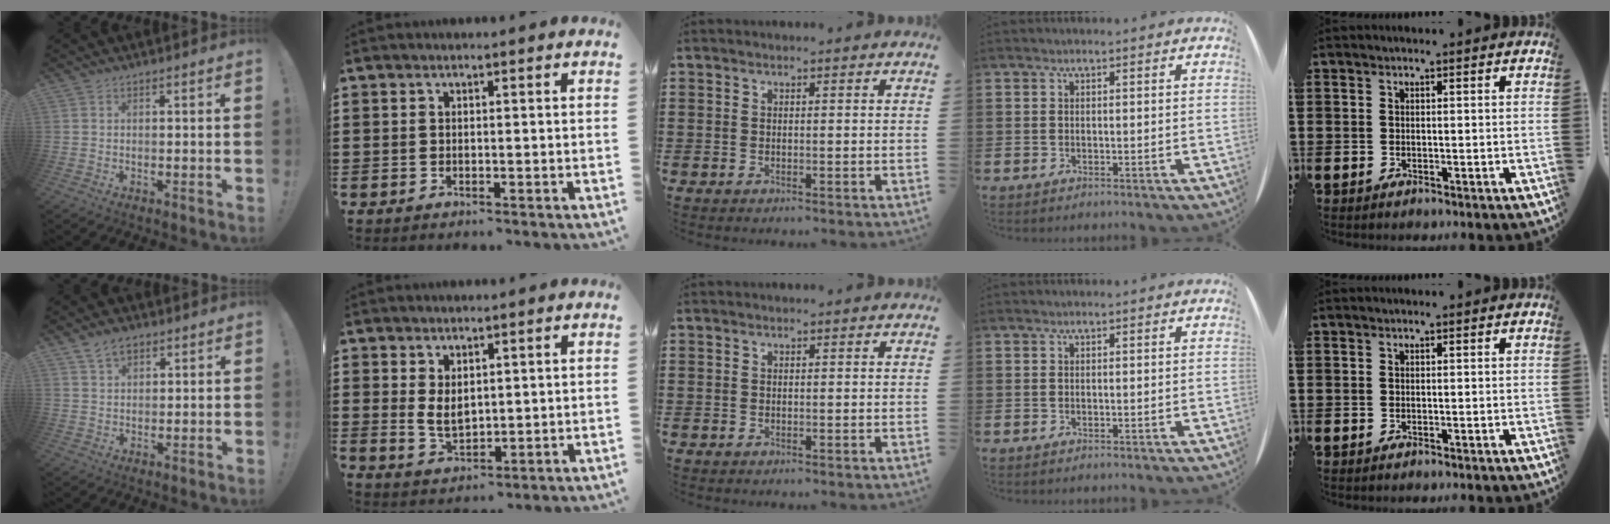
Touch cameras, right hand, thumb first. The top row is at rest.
{"thumb": {"total": 5.0, "force": [3.3, 2.9, 2.3], "torque": [-0.040, -0.011, 0.062]}, "index": {"total": 3.5, "force": [1.5, 2.0, 2.4], "torque": [-0.043, 0.001, 0.026]}}